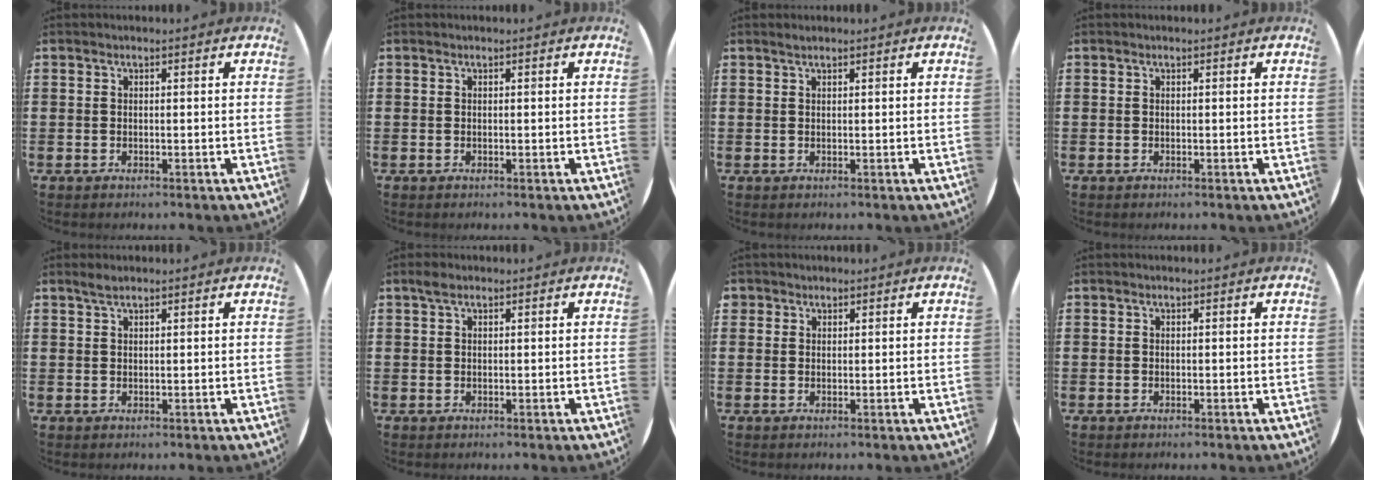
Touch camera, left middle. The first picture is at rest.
{"total": 0.0}
{"total": 0.5, "force": [0.5, 0.0, 0.3], "torque": [-0.006, -0.001, 0.010]}
{"total": 0.0}
{"total": 1.8, "force": [1.5, 0.4, 0.8], "torque": [-0.019, 0.003, 0.028]}
{"total": 1.2, "force": [0.8, 0.7, 0.6], "torque": [-0.006, 0.002, 0.014]}
{"total": 1.0, "force": [0.8, 0.6, 0.0], "torque": [-0.001, 0.003, 0.017]}
{"total": 0.0}